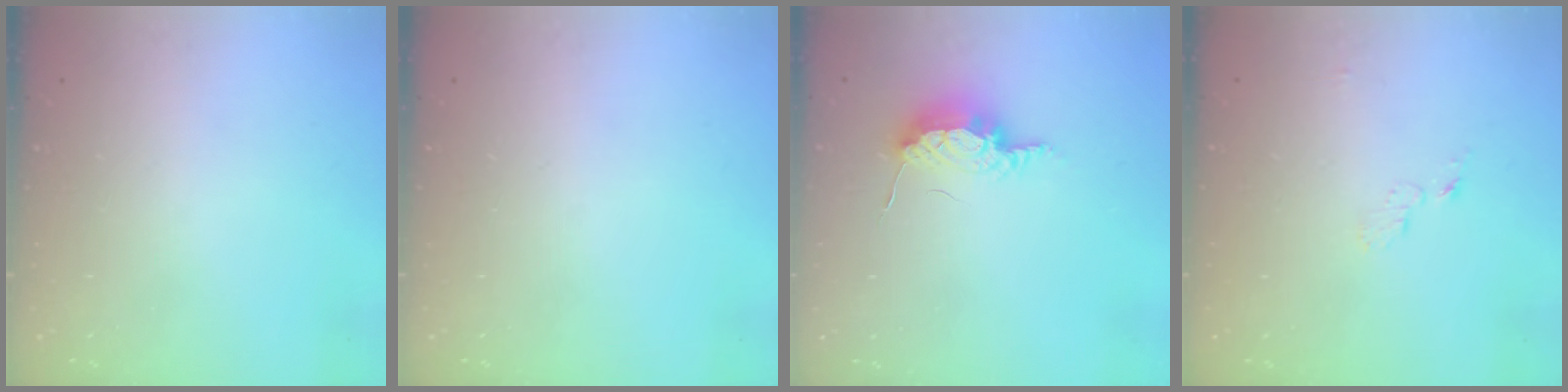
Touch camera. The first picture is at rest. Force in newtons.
{"total": 0.0}
{"total": 7.5, "press": 7.5, "slide": 0.9}
{"total": 3.9, "press": 3.9, "slide": 0.4}